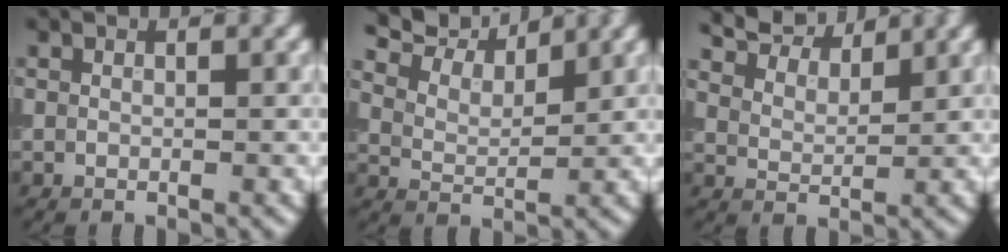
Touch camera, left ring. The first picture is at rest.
{"total": 7.2, "force": [6.4, 2.0, 2.8], "torque": [-0.063, 0.016, 0.102]}
{"total": 7.7, "force": [6.8, 2.2, 2.8], "torque": [-0.065, 0.012, 0.107]}